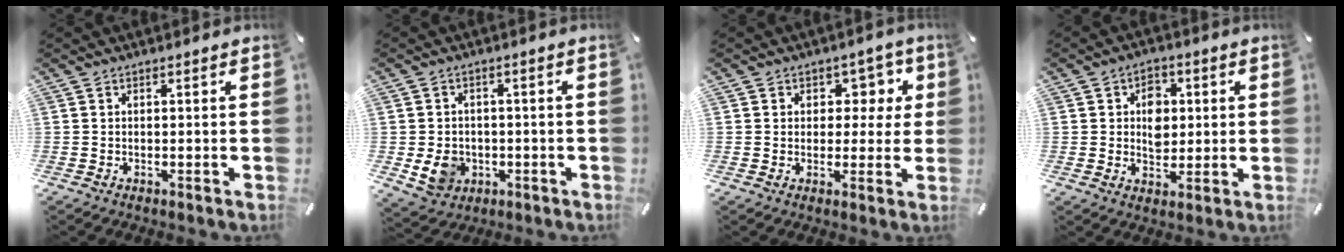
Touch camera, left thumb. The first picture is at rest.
{"total": 7.2, "force": [-1.3, 6.5, 2.9], "torque": [-0.064, 0.007, -0.023]}
{"total": 7.0, "force": [2.0, 6.2, 2.7], "torque": [-0.024, -0.011, 0.031]}
{"total": 7.0, "force": [1.0, 5.8, 3.8], "torque": [-0.042, -0.001, 0.011]}